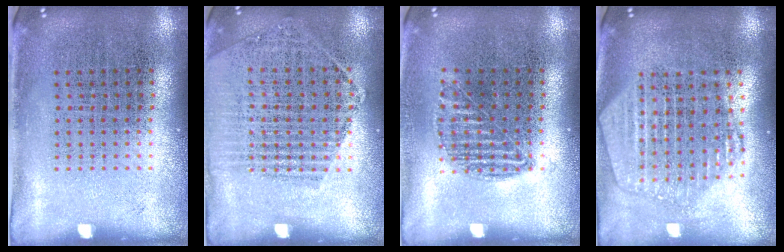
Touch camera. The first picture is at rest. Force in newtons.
{"total": 1.4, "press": 1.4, "slide": 0.1}
{"total": 0.9, "press": 0.9, "slide": 0.4}
{"total": 2.3, "press": 2.0, "slide": 1.1}